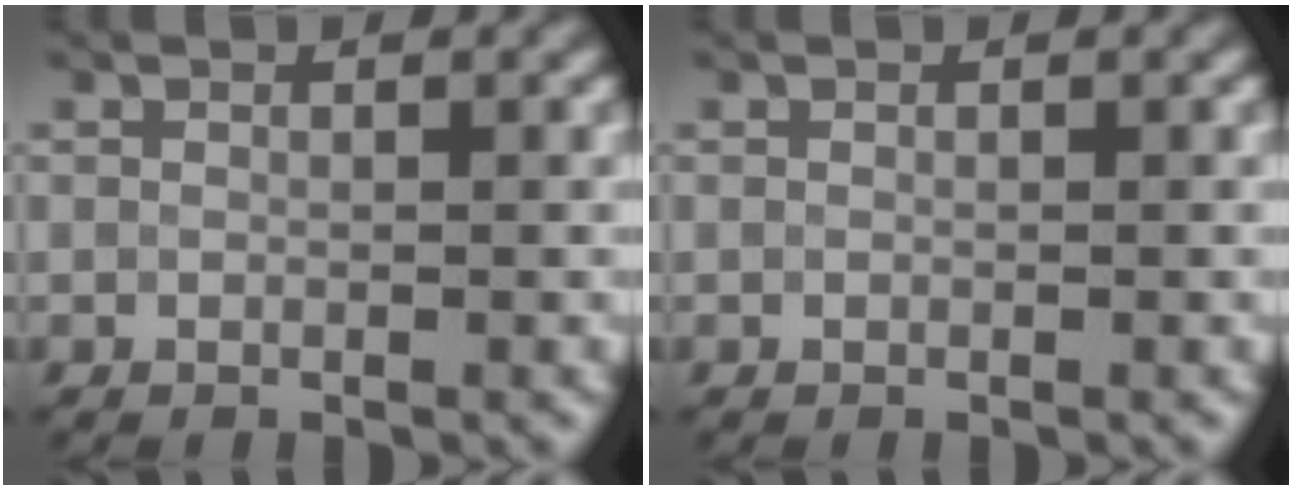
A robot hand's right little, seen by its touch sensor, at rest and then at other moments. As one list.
[{"total": 0.0}]